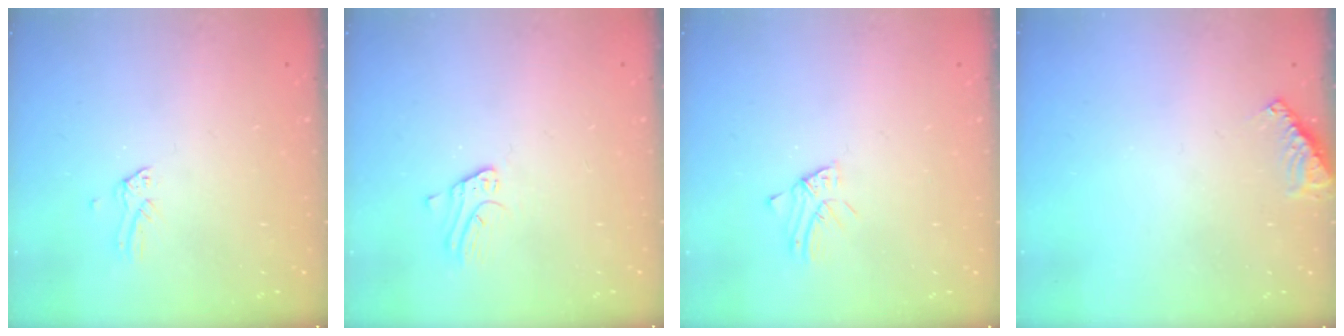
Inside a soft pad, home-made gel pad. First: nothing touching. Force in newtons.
{"total": 3.0, "press": 3.0, "slide": 0.3}
{"total": 1.6, "press": 1.6, "slide": 0.1}
{"total": 5.9, "press": 5.9, "slide": 0.6}